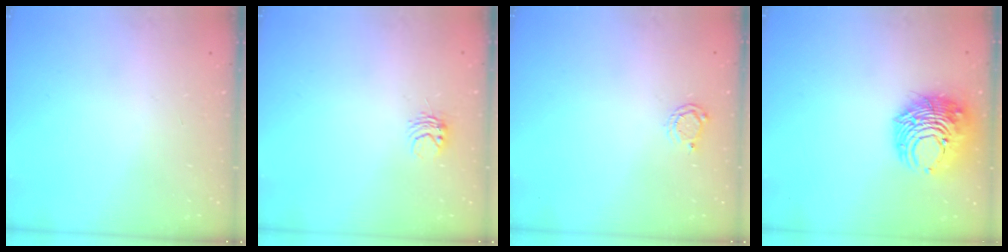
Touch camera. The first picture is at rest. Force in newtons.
{"total": 3.9, "press": 3.9, "slide": 0.4}
{"total": 4.3, "press": 4.2, "slide": 0.6}
{"total": 11.6, "press": 11.5, "slide": 1.4}